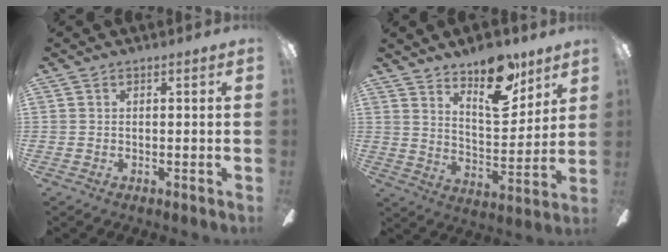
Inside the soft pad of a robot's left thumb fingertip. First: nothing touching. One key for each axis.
{"total": 15.1, "fx": 11.1, "fy": 6.3, "fz": 8.1, "tx": -0.115, "ty": -0.064, "tz": 0.193}